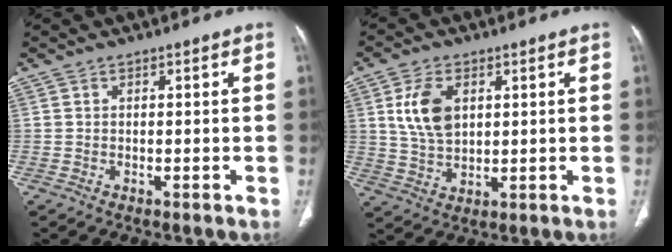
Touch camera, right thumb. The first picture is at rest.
{"total": 8.6, "force": [2.5, 5.3, 6.4], "torque": [-0.116, -0.009, 0.055]}